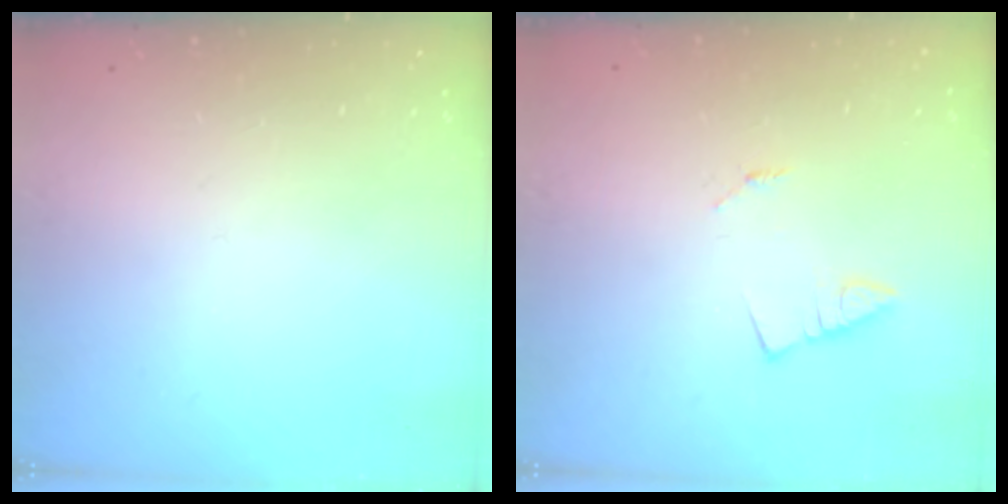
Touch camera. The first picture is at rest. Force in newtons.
{"total": 1.3, "press": 1.3, "slide": 0.1}